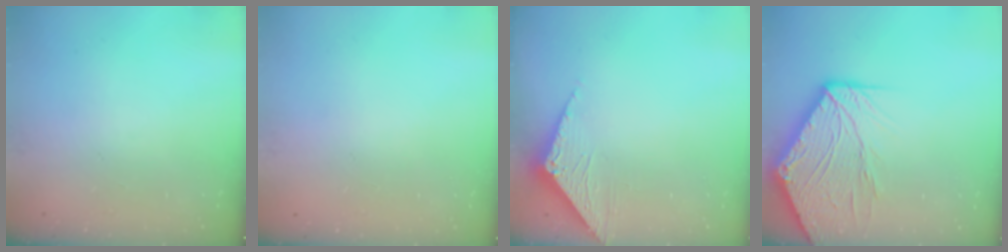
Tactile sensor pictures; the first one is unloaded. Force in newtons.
{"total": 0.0}
{"total": 3.4, "press": 3.4, "slide": 0.2}
{"total": 14.8, "press": 14.6, "slide": 1.8}